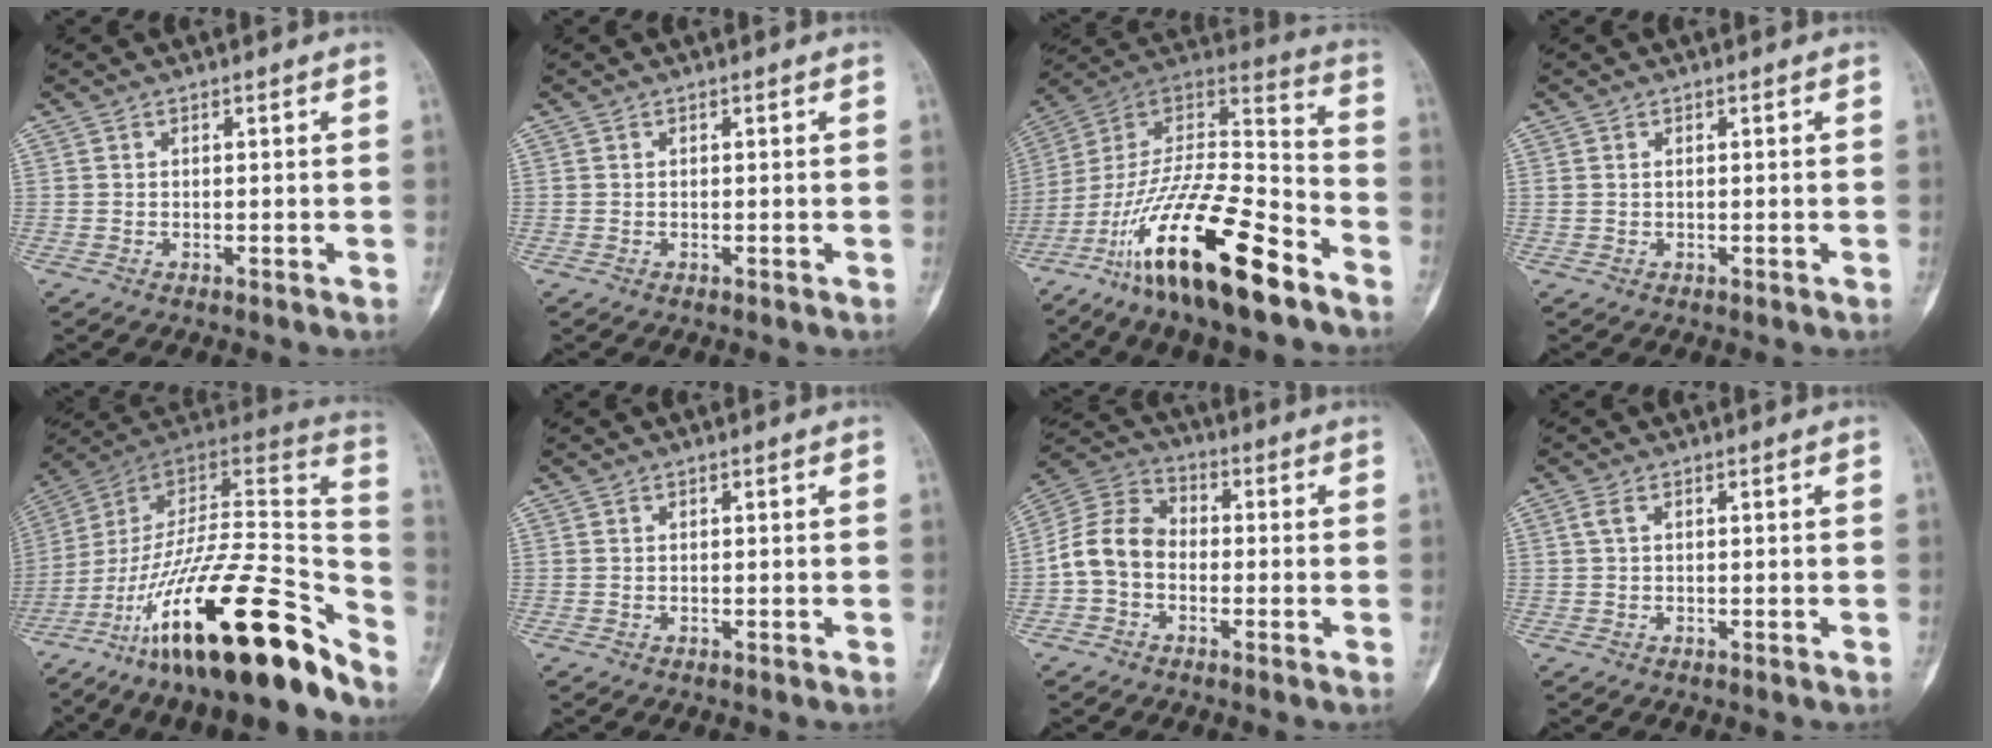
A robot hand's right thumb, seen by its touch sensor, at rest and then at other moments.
{"total": 0.0}
{"total": 25.9, "force": [-15.6, 7.2, 19.4], "torque": [-0.366, 0.069, -0.269]}
{"total": 0.7, "force": [0.2, 0.4, 0.6], "torque": [-0.019, 0.009, 0.008]}
{"total": 32.6, "force": [-20.9, 8.8, 23.4], "torque": [-0.313, 0.080, -0.338]}
{"total": 0.0}
{"total": 9.4, "force": [-1.8, 7.1, 5.8], "torque": [-0.103, 0.033, -0.050]}
{"total": 1.1, "force": [0.2, 0.4, 1.0], "torque": [-0.029, 0.003, 0.004]}